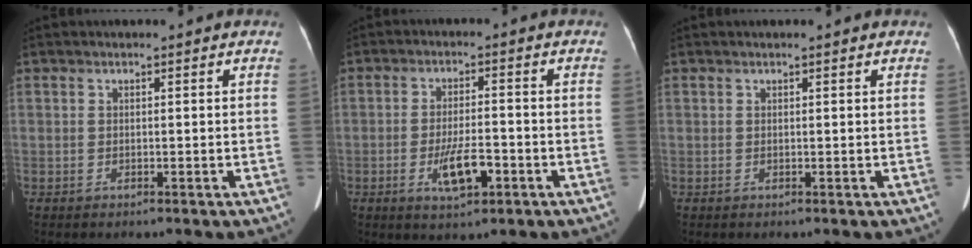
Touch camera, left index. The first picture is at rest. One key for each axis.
{"total": 5.9, "fx": -2.3, "fy": 1.7, "fz": 5.1, "tx": -0.096, "ty": -0.005, "tz": -0.036}
{"total": 1.1, "fx": 0.9, "fy": 0.0, "fz": 0.6, "tx": -0.009, "ty": 0.012, "tz": 0.015}